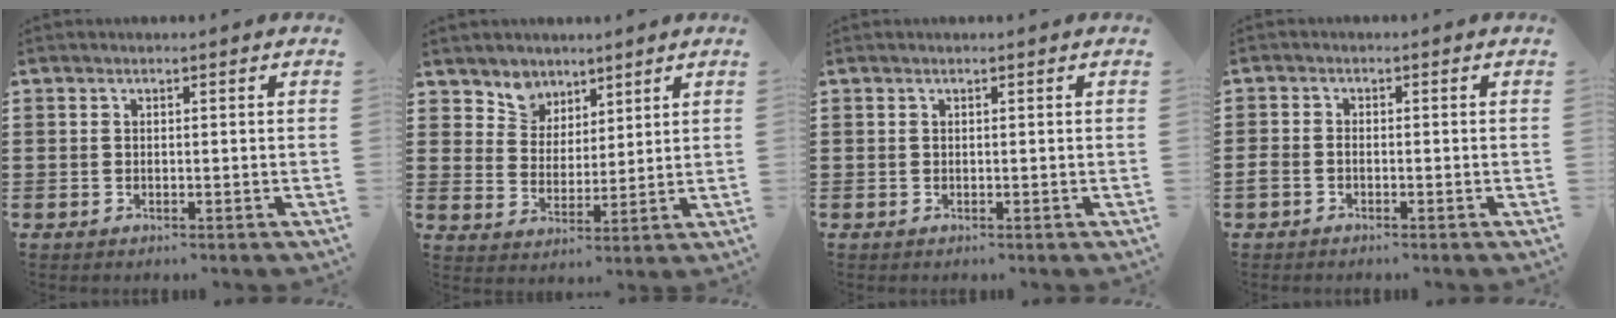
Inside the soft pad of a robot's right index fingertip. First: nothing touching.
{"total": 5.1, "force": [3.8, 3.5, -0.1], "torque": [-0.028, -0.007, 0.069]}
{"total": 0.0}
{"total": 1.5, "force": [-1.1, 0.8, 0.6], "torque": [-0.016, 0.002, -0.022]}